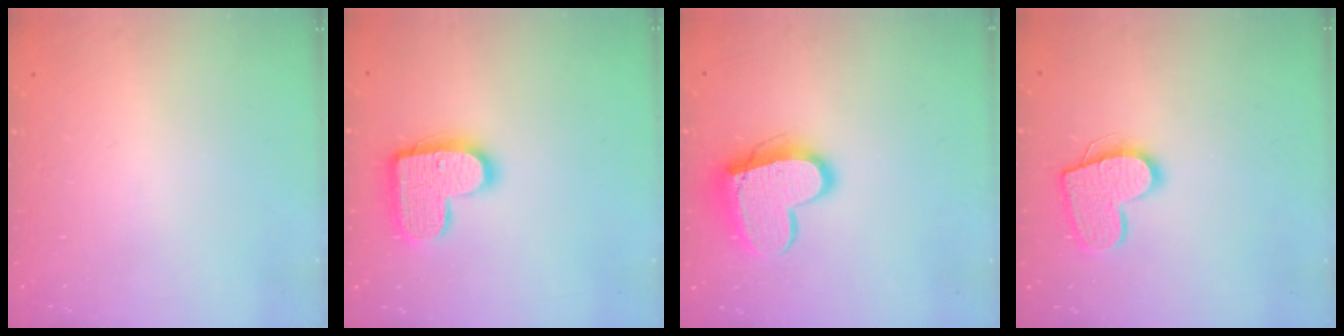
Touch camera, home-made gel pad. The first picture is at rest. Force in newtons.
{"total": 15.5, "press": 15.5, "slide": 0.8}
{"total": 14.0, "press": 14.0, "slide": 0.6}
{"total": 13.5, "press": 13.5, "slide": 0.9}